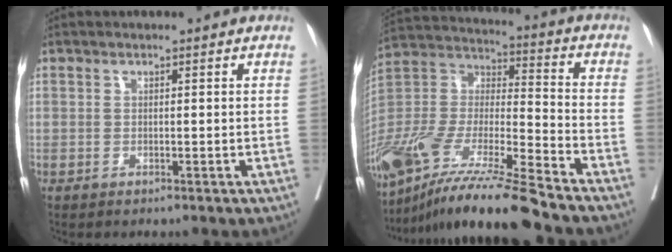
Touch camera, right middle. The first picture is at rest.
{"total": 23.4, "force": [-18.4, 1.1, 14.4], "torque": [-0.315, -0.050, -0.350]}